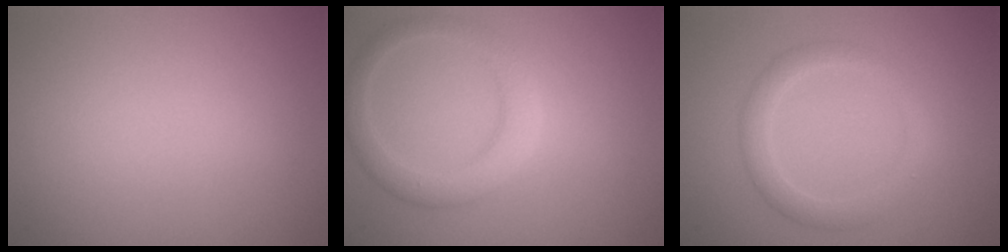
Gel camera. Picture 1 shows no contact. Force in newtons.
{"total": 3.2, "press": 3.2, "slide": 0.3}
{"total": 2.5, "press": 2.5, "slide": 0.2}